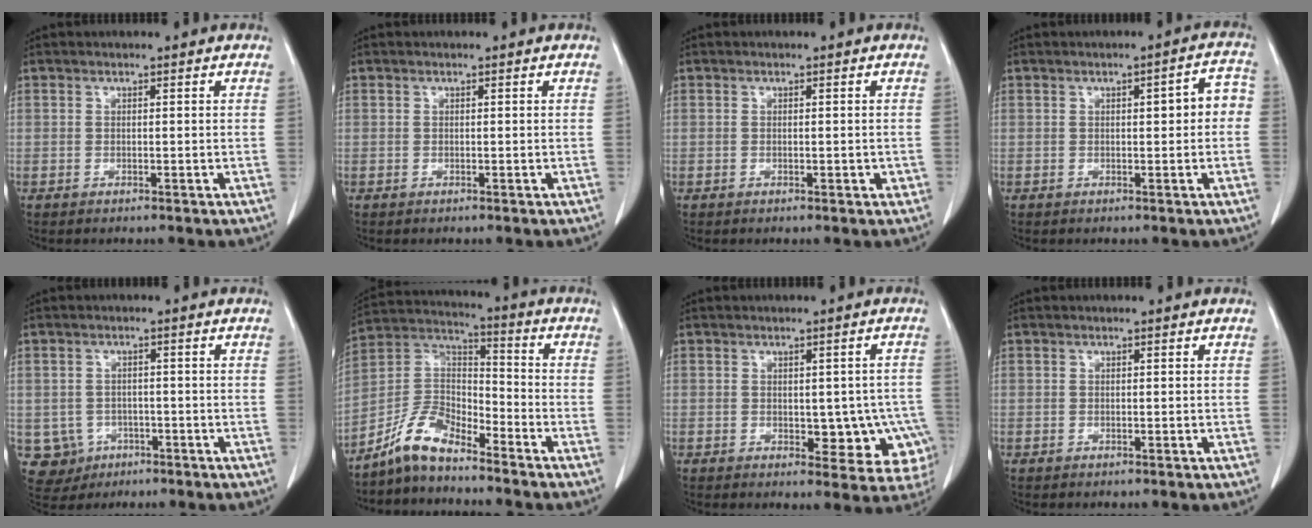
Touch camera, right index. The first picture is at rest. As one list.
[{"total": 0.0}, {"total": 1.0, "force": [-0.2, 0.4, 0.8], "torque": [-0.012, 0.000, 0.002]}, {"total": 4.3, "force": [0.2, 1.3, 4.1], "torque": [-0.046, 0.022, -0.003]}, {"total": 5.2, "force": [-1.7, 4.9, 0.5], "torque": [-0.010, 0.007, -0.019]}, {"total": 8.8, "force": [-7.2, 3.1, 4.0], "torque": [-0.090, 0.024, -0.147]}, {"total": 8.2, "force": [-2.2, 4.7, 6.4], "torque": [-0.051, 0.014, -0.018]}, {"total": 0.0}]